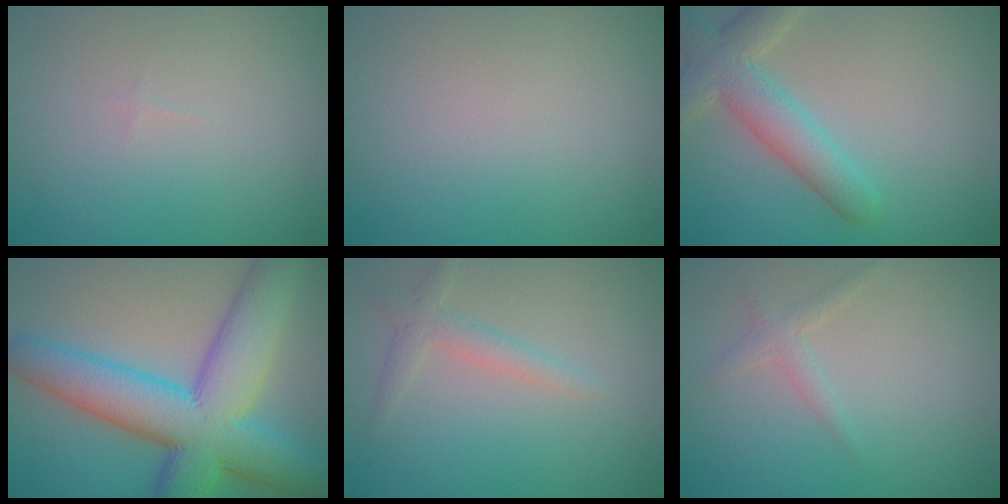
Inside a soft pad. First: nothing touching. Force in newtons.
{"total": 0.0}
{"total": 5.0, "press": 4.9, "slide": 0.3}
{"total": 12.6, "press": 12.6, "slide": 0.2}
{"total": 1.9, "press": 1.9, "slide": 0.1}
{"total": 1.3, "press": 1.3, "slide": 0.0}